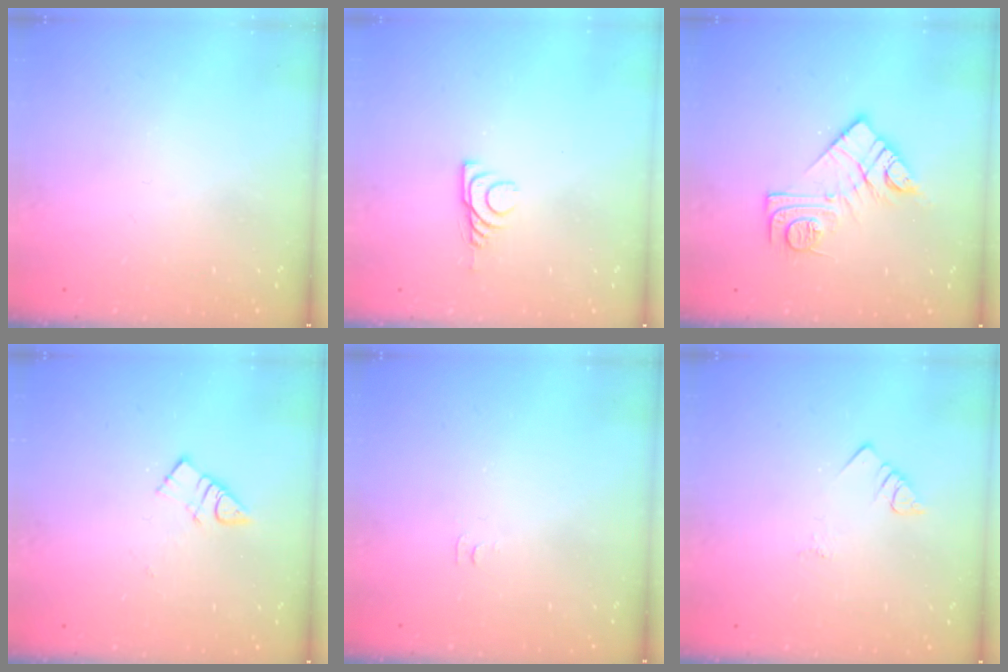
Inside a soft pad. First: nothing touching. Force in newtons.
{"total": 6.3, "press": 6.3, "slide": 0.9}
{"total": 12.6, "press": 12.6, "slide": 0.8}
{"total": 5.9, "press": 5.9, "slide": 0.1}
{"total": 4.6, "press": 4.5, "slide": 0.6}
{"total": 2.8, "press": 2.8, "slide": 0.4}